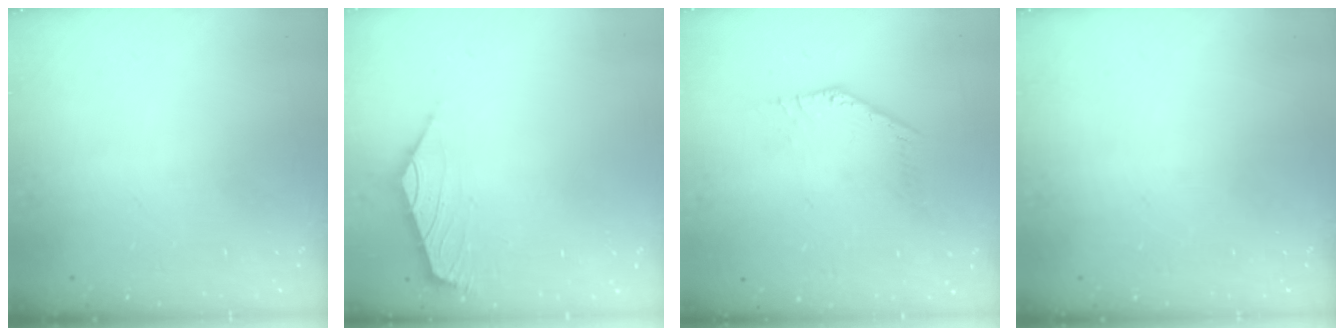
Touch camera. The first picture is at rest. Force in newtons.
{"total": 1.6, "press": 1.4, "slide": 0.6}
{"total": 0.8, "press": 0.8, "slide": 0.2}
{"total": 0.0}